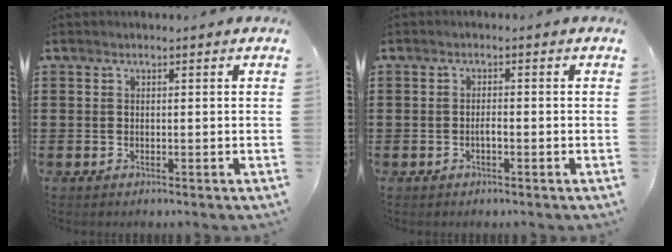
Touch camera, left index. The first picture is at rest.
{"total": 1.2, "force": [-0.5, 0.3, 1.1], "torque": [-0.023, -0.001, -0.007]}